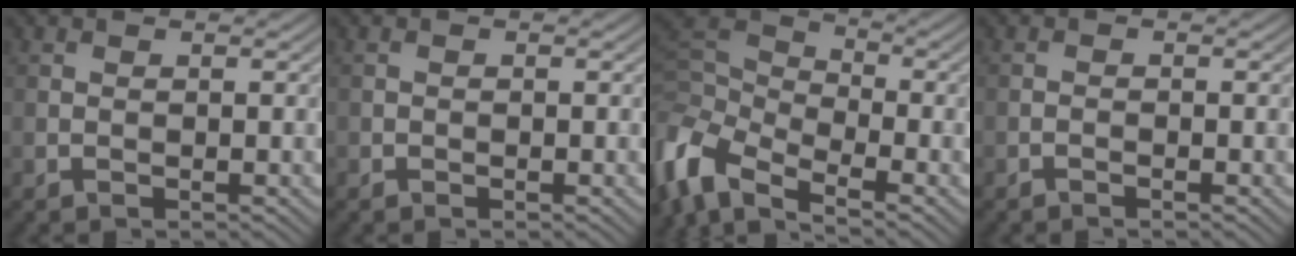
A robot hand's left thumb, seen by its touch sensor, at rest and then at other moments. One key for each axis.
{"total": 0.5, "fx": -0.3, "fy": 0.5, "fz": 0.0, "tx": 0.002, "ty": -0.003, "tz": -0.006}
{"total": 9.2, "fx": -5.3, "fy": 4.3, "fz": 6.2, "tx": -0.146, "ty": -0.006, "tz": -0.124}
{"total": 0.6, "fx": -0.6, "fy": 0.0, "fz": 0.2, "tx": -0.002, "ty": 0.001, "tz": -0.012}